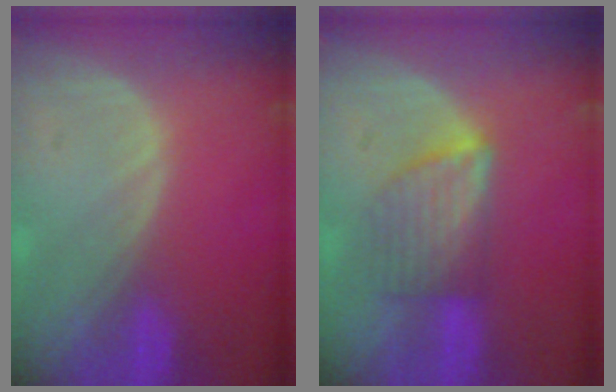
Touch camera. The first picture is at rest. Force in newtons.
{"total": 5.9, "press": 5.7, "slide": 1.5}